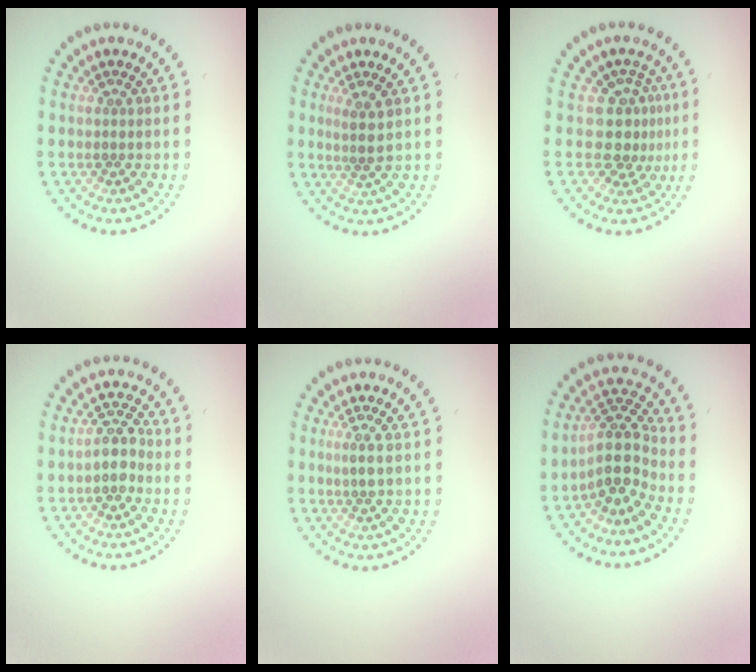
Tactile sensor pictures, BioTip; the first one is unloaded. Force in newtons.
{"total": 1.9, "press": 1.4, "slide": 1.2}
{"total": 3.1, "press": 2.2, "slide": 2.1}
{"total": 2.5, "press": 2.1, "slide": 1.2}
{"total": 1.3, "press": 1.2, "slide": 0.5}
{"total": 4.3, "press": 3.3, "slide": 2.7}